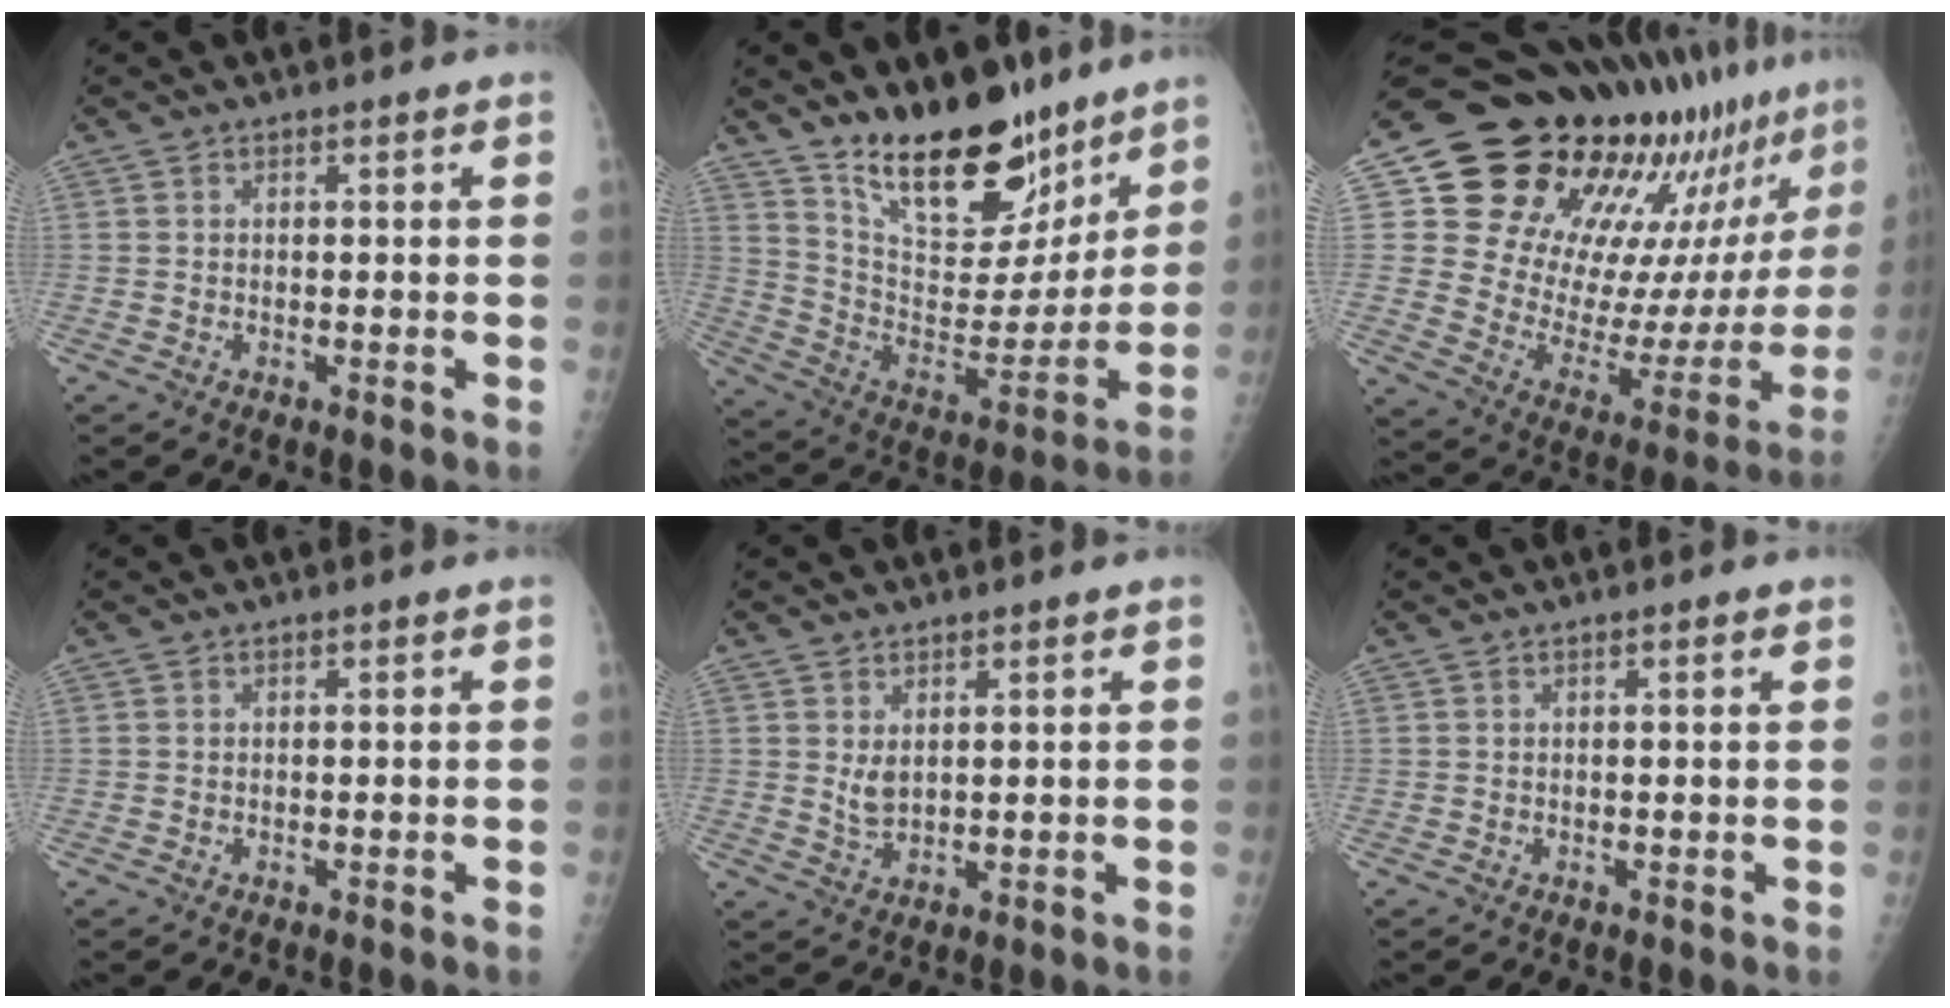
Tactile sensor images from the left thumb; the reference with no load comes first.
{"total": 22.4, "force": [16.6, 9.4, 11.8], "torque": [-0.135, -0.101, 0.279]}
{"total": 28.9, "force": [20.9, 11.9, 16.0], "torque": [-0.214, -0.100, 0.309]}
{"total": 0.0}
{"total": 3.1, "force": [1.4, 1.8, 2.2], "torque": [-0.033, -0.017, 0.033]}
{"total": 1.1, "force": [0.7, 0.2, 0.8], "torque": [-0.011, -0.001, 0.009]}